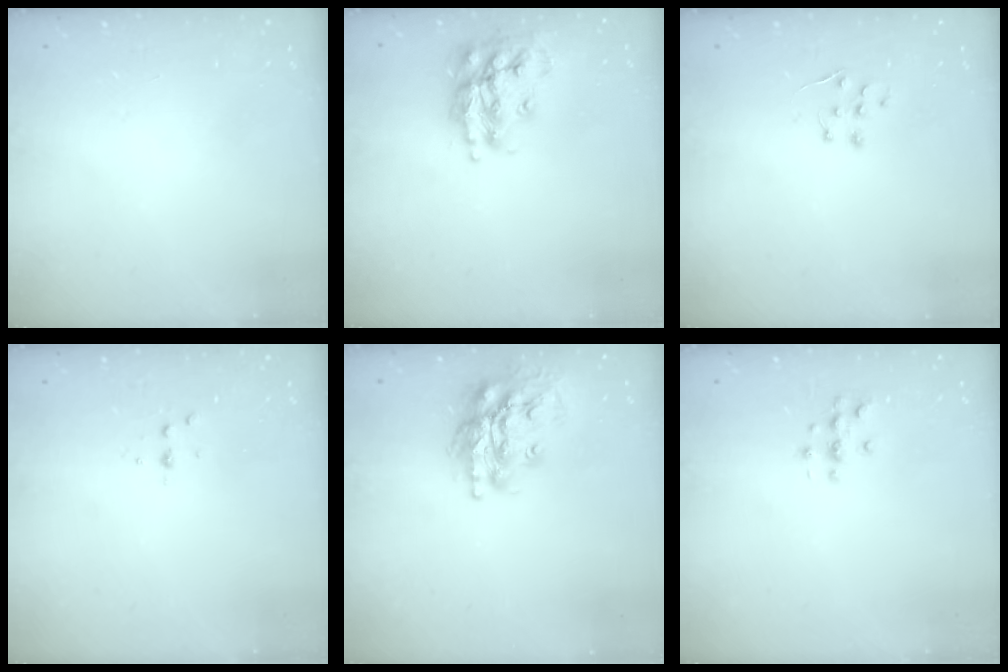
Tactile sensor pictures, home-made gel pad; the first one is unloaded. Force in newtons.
{"total": 18.7, "press": 18.6, "slide": 1.6}
{"total": 5.1, "press": 5.1, "slide": 0.7}
{"total": 3.5, "press": 3.5, "slide": 0.5}
{"total": 17.0, "press": 16.9, "slide": 2.3}
{"total": 3.2, "press": 3.2, "slide": 0.3}